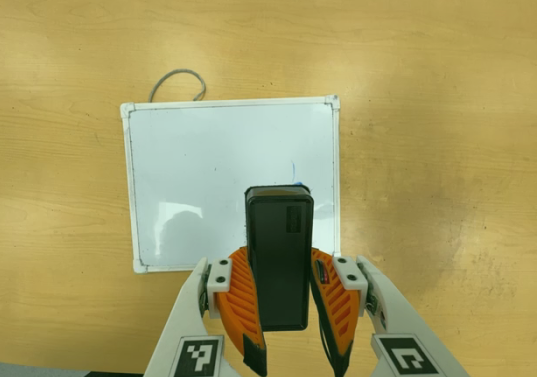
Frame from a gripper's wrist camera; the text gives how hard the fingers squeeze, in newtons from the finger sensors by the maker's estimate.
{"total": 9.2, "left": 7.9, "right": 10.5}